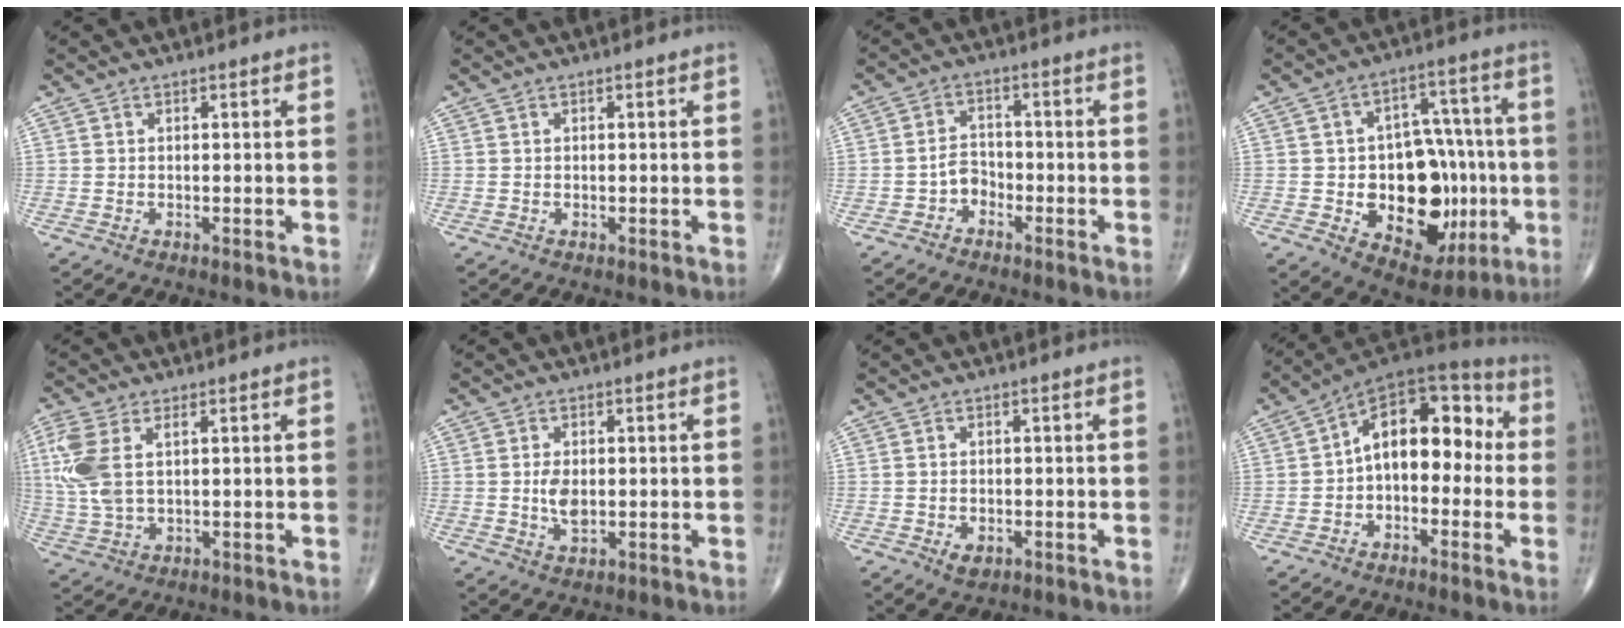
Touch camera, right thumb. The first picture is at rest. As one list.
[{"total": 0.5, "force": [0.0, 0.3, 0.4], "torque": [-0.003, 0.001, 0.001]}, {"total": 3.7, "force": [-2.0, 2.8, 1.4], "torque": [-0.005, 0.023, -0.043]}, {"total": 21.8, "force": [-4.3, 13.9, 16.2], "torque": [-0.174, 0.035, -0.038]}, {"total": 9.0, "force": [2.1, 4.7, 7.3], "torque": [-0.194, 0.008, 0.047]}, {"total": 4.0, "force": [-0.1, 2.3, 3.3], "torque": [-0.057, -0.004, 0.001]}, {"total": 1.7, "force": [-0.7, 1.2, 1.1], "torque": [-0.012, 0.003, -0.006]}, {"total": 14.3, "force": [-0.4, 8.7, 11.3], "torque": [-0.124, 0.053, -0.025]}]